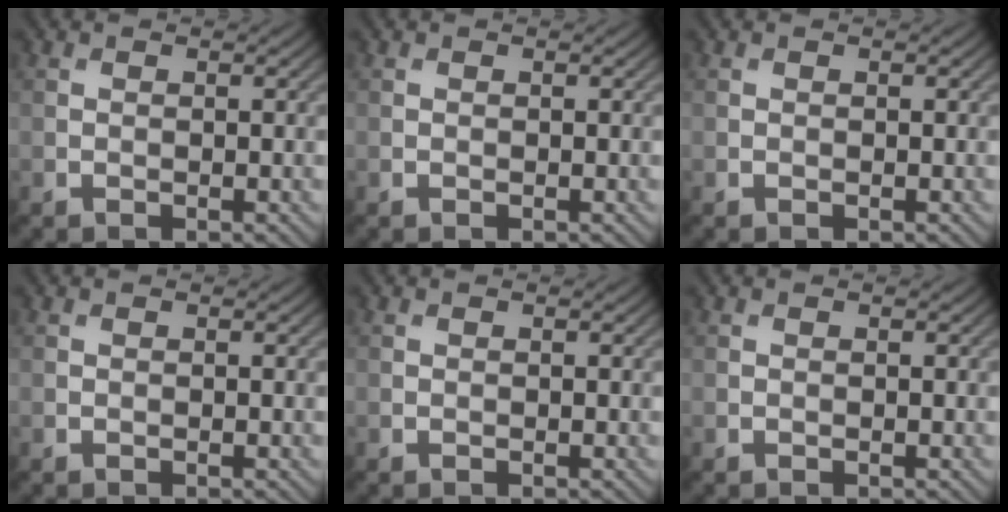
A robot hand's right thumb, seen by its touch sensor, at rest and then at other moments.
{"total": 0.0}
{"total": 0.0}
{"total": 0.0}
{"total": 0.0}
{"total": 0.0}